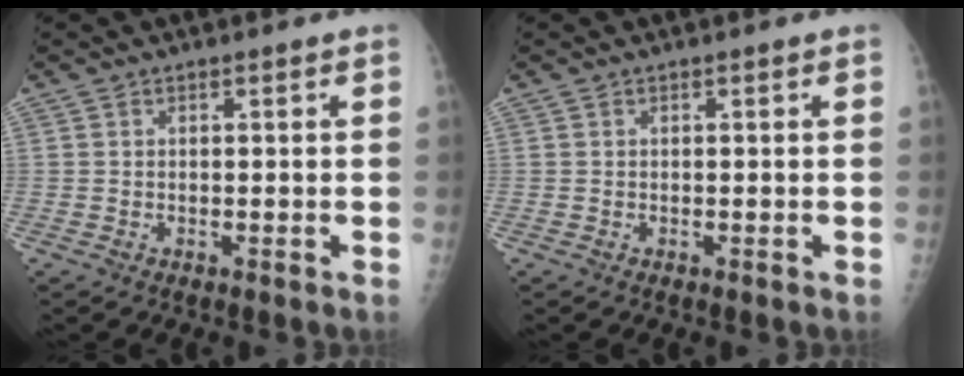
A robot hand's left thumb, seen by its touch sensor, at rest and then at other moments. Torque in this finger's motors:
{"motor_torque": [0.21, -0.06, 0.06, 0.02, 0.00]}